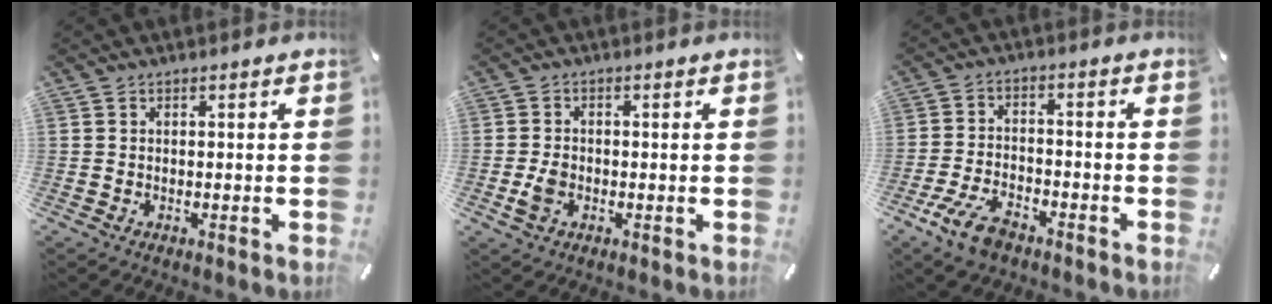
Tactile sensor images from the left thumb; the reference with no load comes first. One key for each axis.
{"total": 3.7, "fx": -0.9, "fy": 2.8, "fz": 2.3, "tx": -0.054, "ty": 0.001, "tz": -0.018}
{"total": 8.6, "fx": -5.5, "fy": 4.2, "fz": 5.1, "tx": -0.113, "ty": 0.018, "tz": -0.102}